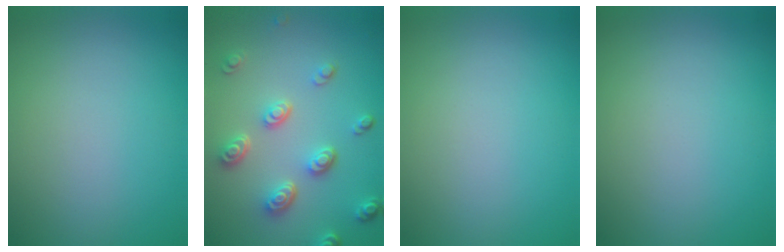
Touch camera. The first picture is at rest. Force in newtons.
{"total": 4.5, "press": 3.6, "slide": 2.8}
{"total": 0.0}
{"total": 0.0}